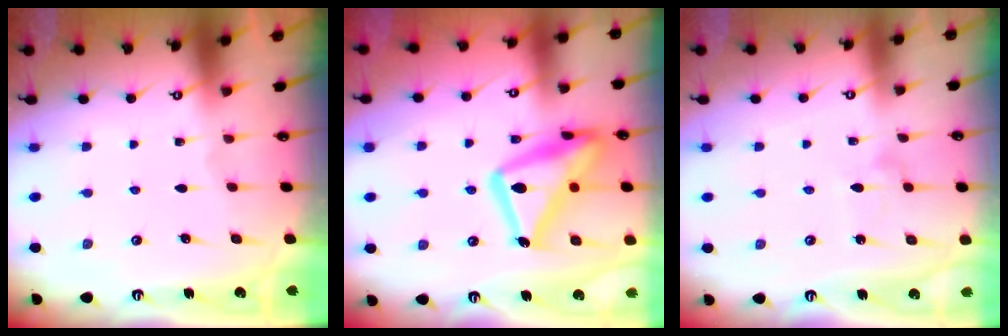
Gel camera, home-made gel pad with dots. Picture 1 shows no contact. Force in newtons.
{"total": 20.8, "press": 20.7, "slide": 1.6}
{"total": 3.7, "press": 3.7, "slide": 0.2}